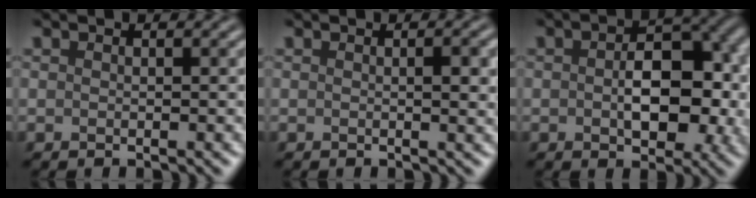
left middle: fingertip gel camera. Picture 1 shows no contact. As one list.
[{"total": 2.1, "force": [0.2, 0.5, 2.0], "torque": [-0.026, 0.001, 0.003]}, {"total": 7.7, "force": [-0.2, 4.6, 6.2], "torque": [-0.088, -0.004, -0.001]}]